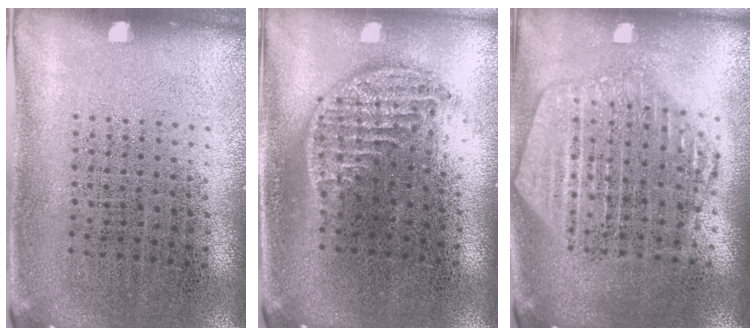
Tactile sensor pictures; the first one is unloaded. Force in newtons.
{"total": 1.3, "press": 1.1, "slide": 0.7}
{"total": 2.2, "press": 1.9, "slide": 1.1}